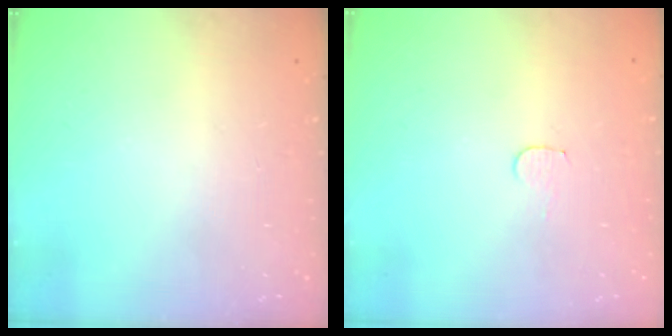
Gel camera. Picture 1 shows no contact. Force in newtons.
{"total": 3.4, "press": 3.4, "slide": 0.3}